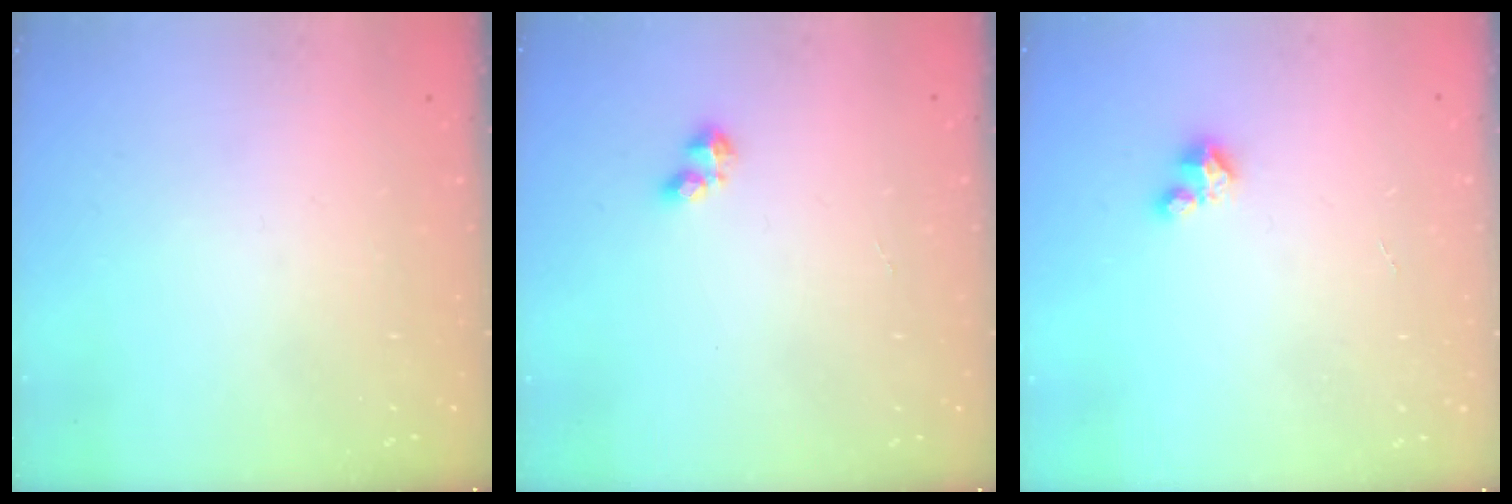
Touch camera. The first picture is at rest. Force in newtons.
{"total": 2.6, "press": 2.5, "slide": 0.5}
{"total": 1.7, "press": 1.6, "slide": 0.2}